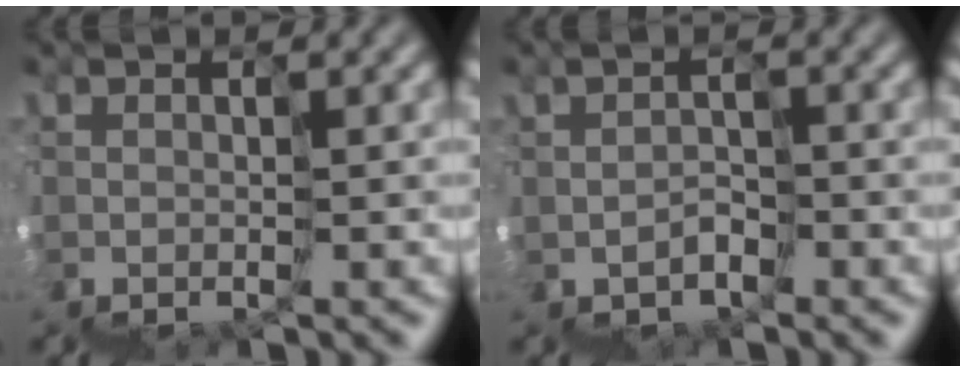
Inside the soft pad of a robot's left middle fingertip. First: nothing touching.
{"total": 2.1, "force": [-0.5, -0.7, -1.9], "torque": [0.023, 0.017, -0.025]}